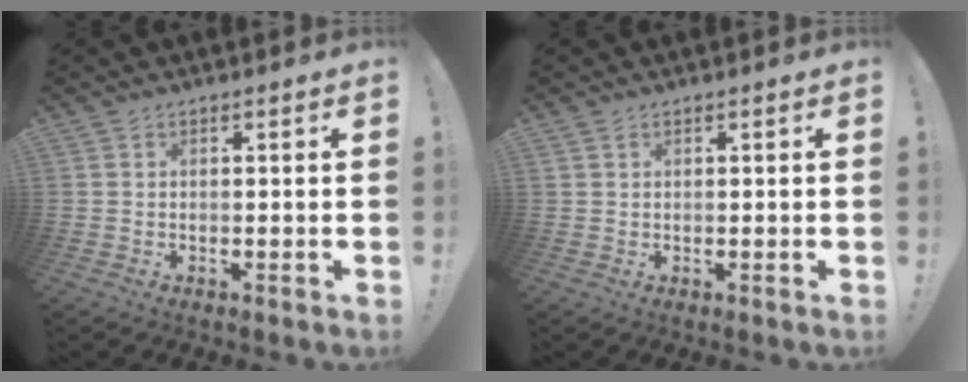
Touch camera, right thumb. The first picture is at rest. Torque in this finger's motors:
{"motor_torque": [-0.07, -0.06, 0.17, -0.04, -0.02]}